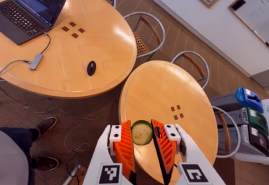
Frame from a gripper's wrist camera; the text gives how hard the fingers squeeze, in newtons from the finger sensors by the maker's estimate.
{"total": 7.9, "left": 8.1, "right": 7.7}